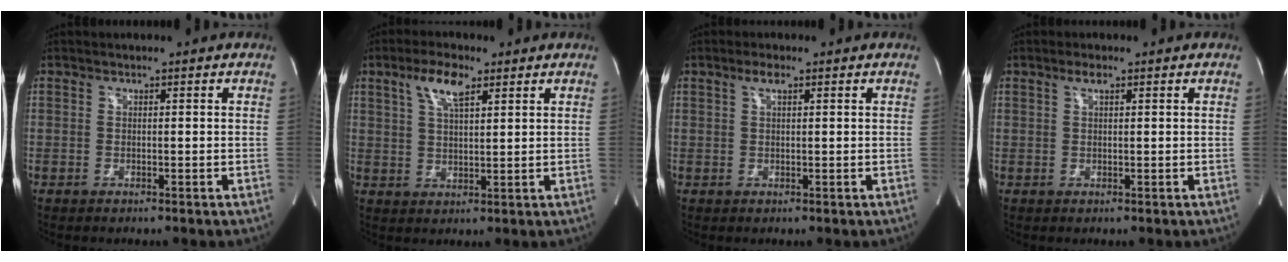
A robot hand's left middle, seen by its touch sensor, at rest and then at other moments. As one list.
[{"total": 5.9, "force": [3.3, 1.7, 4.7], "torque": [-0.095, 0.008, 0.062]}, {"total": 1.8, "force": [1.0, 0.4, 1.4], "torque": [-0.030, 0.007, 0.019]}, {"total": 1.4, "force": [0.8, 0.3, 1.1], "torque": [-0.023, 0.005, 0.016]}]